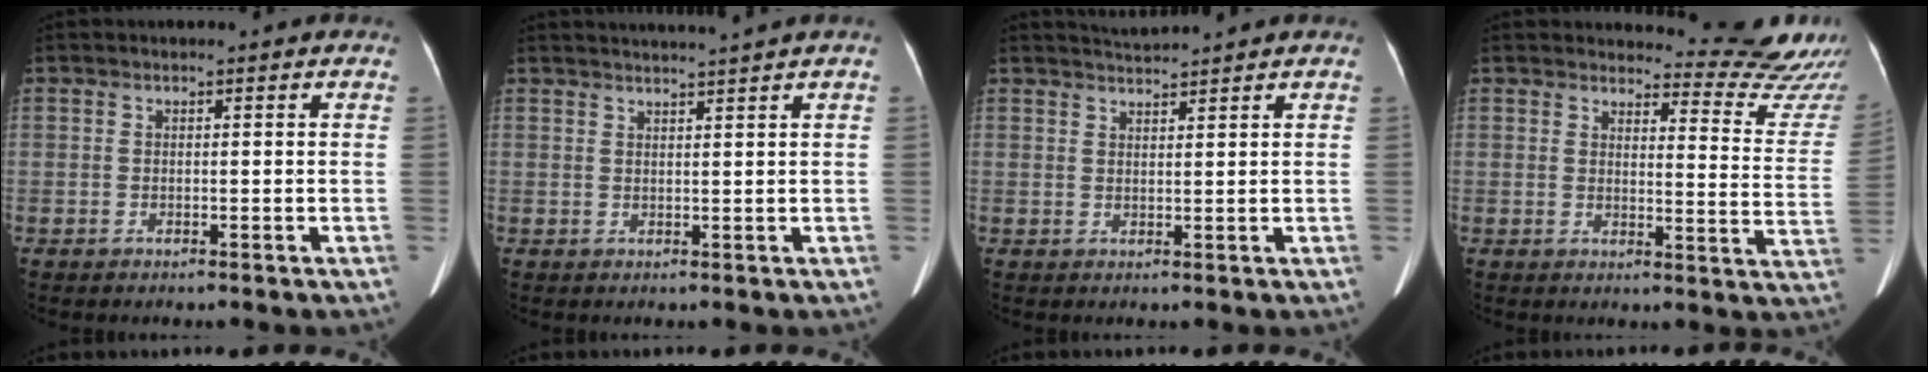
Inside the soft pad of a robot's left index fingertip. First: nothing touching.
{"total": 4.6, "force": [4.1, -1.6, 1.4], "torque": [-0.015, 0.010, 0.059]}
{"total": 2.5, "force": [2.4, -0.7, 0.0], "torque": [0.000, 0.009, 0.050]}
{"total": 13.1, "force": [13.1, 1.0, 0.6], "torque": [0.018, -0.109, 0.123]}